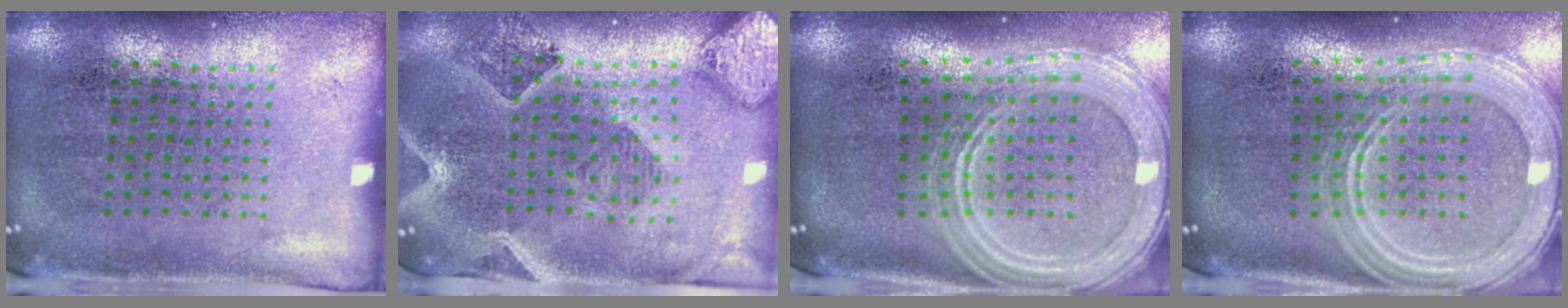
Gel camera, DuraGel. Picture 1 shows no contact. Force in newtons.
{"total": 1.8, "press": 1.7, "slide": 0.5}
{"total": 2.8, "press": 2.3, "slide": 1.5}
{"total": 2.8, "press": 2.3, "slide": 1.5}